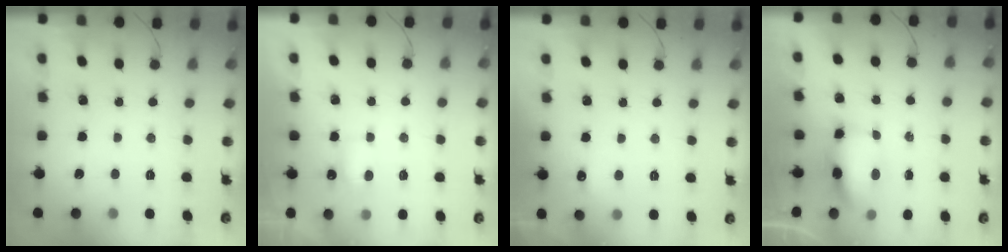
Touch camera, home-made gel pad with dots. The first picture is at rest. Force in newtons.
{"total": 3.7, "press": 3.6, "slide": 1.1}
{"total": 4.2, "press": 4.0, "slide": 1.2}
{"total": 12.2, "press": 8.6, "slide": 8.6}